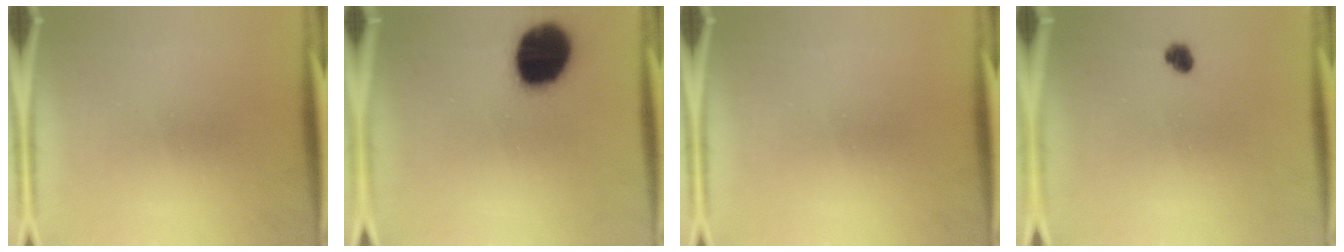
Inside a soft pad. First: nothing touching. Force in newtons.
{"total": 19.8}
{"total": 0.0}
{"total": 2.2}